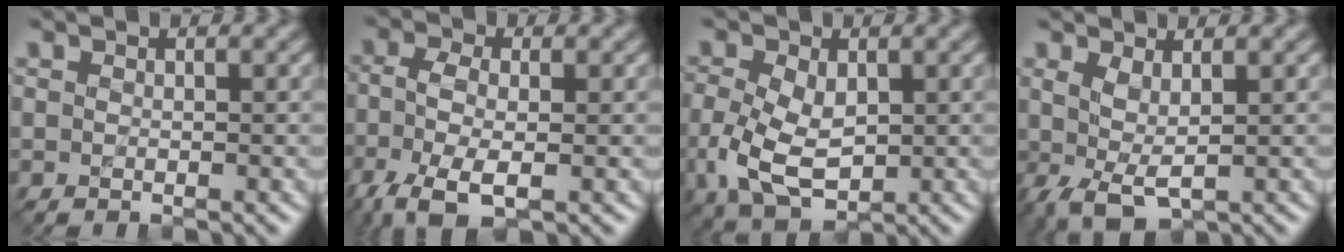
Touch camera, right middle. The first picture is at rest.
{"total": 5.7, "force": [-2.7, 2.5, 4.4], "torque": [-0.110, -0.004, -0.058]}
{"total": 5.5, "force": [-0.5, 3.6, 4.2], "torque": [-0.101, -0.007, -0.005]}
{"total": 3.0, "force": [-0.3, 1.4, 2.6], "torque": [-0.070, -0.009, 0.000]}